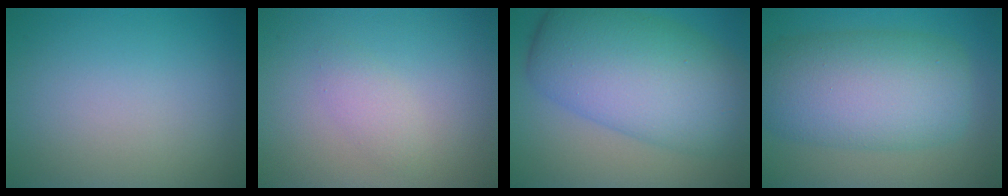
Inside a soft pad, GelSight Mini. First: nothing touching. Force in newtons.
{"total": 1.6, "press": 1.6, "slide": 0.1}
{"total": 11.2, "press": 11.2, "slide": 0.3}
{"total": 10.0, "press": 9.9, "slide": 0.4}